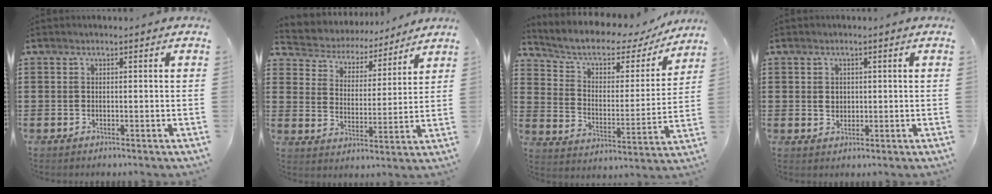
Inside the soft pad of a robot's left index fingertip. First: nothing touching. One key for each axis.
{"total": 4.5, "fx": 4.4, "fy": 0.8, "fz": -0.1, "tx": -0.028, "ty": -0.036, "tz": 0.070}
{"total": 6.0, "fx": 4.3, "fy": 2.9, "fz": 2.9, "tx": -0.080, "ty": -0.025, "tz": 0.069}
{"total": 1.6, "fx": 0.4, "fy": 1.4, "fz": 0.8, "tx": -0.010, "ty": 0.005, "tz": 0.006}